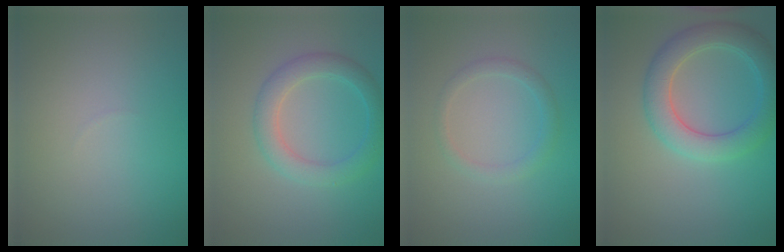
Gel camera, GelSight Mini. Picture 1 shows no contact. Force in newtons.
{"total": 3.3, "press": 3.3, "slide": 0.1}
{"total": 1.6, "press": 1.6, "slide": 0.0}
{"total": 4.9, "press": 4.9, "slide": 0.2}